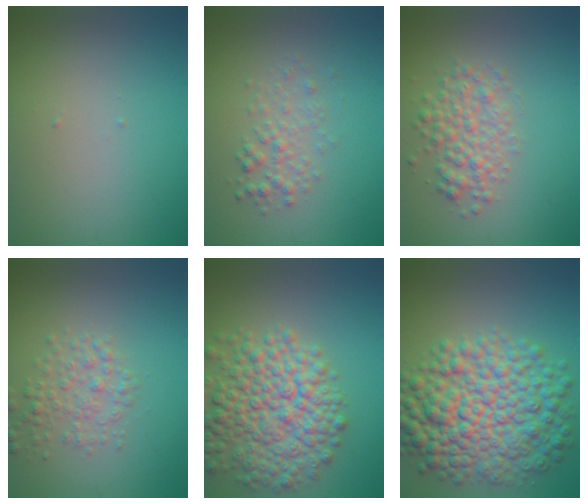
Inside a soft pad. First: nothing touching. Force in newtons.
{"total": 2.0, "press": 2.0, "slide": 0.1}
{"total": 3.3, "press": 3.3, "slide": 0.1}
{"total": 2.5, "press": 2.5, "slide": 0.1}
{"total": 8.5, "press": 8.4, "slide": 0.4}
{"total": 10.4, "press": 10.4, "slide": 0.1}